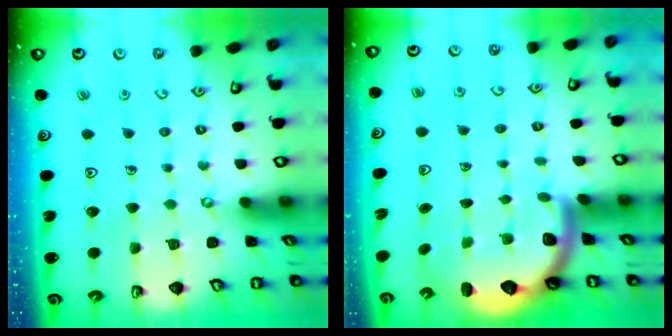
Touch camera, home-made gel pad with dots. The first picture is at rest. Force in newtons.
{"total": 2.9, "press": 2.8, "slide": 0.4}